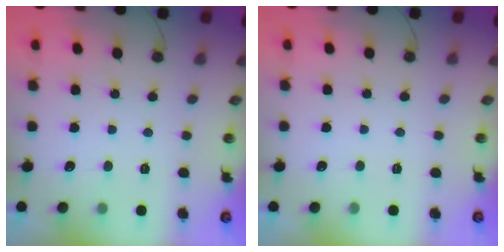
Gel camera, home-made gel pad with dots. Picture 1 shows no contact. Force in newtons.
{"total": 3.9, "press": 1.0, "slide": 3.8}